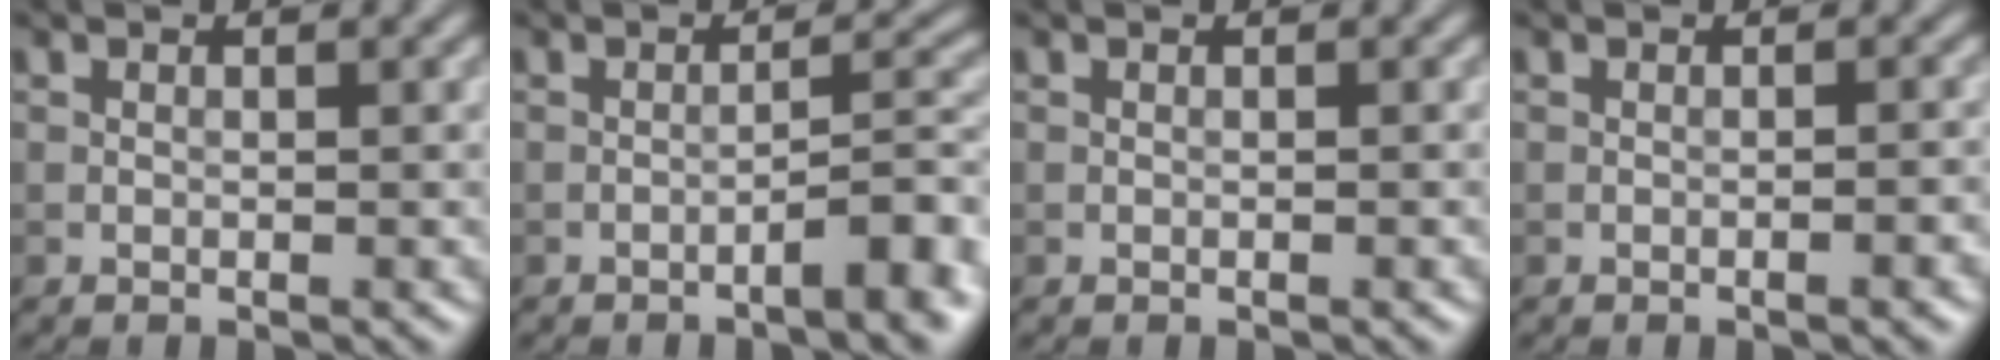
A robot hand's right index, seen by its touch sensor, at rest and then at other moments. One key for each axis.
{"total": 3.9, "fx": -2.2, "fy": 0.6, "fz": 3.2, "tx": -0.042, "ty": 0.019, "tz": -0.038}
{"total": 0.0}
{"total": 1.5, "fx": -0.6, "fy": 0.3, "fz": 1.4, "tx": -0.016, "ty": 0.002, "tz": -0.011}